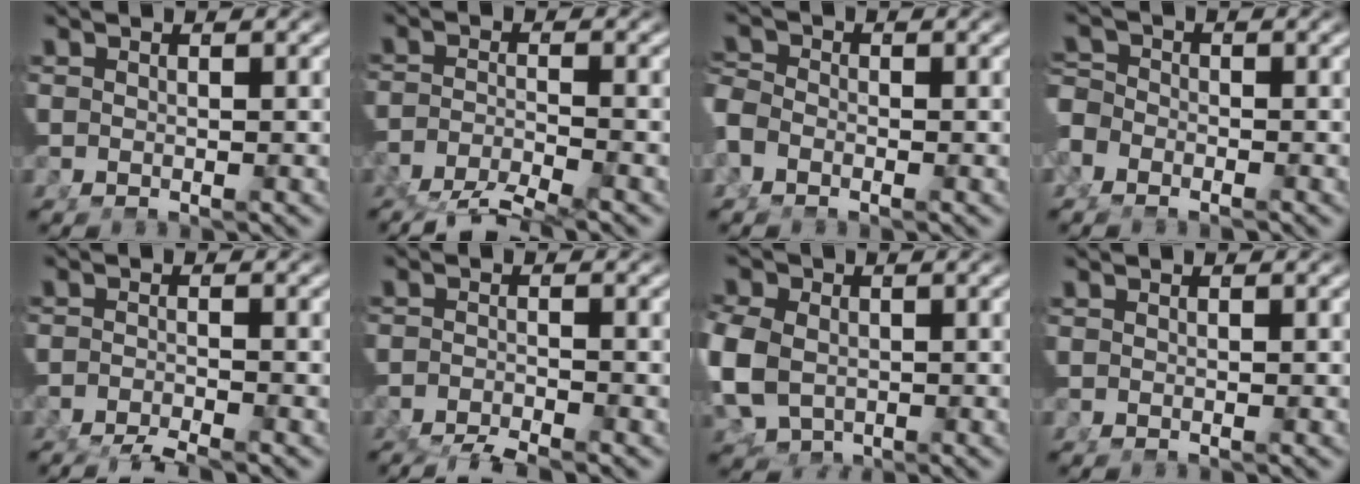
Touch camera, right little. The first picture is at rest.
{"total": 5.5, "force": [-4.6, 1.5, 2.7], "torque": [-0.044, -0.021, -0.065]}
{"total": 1.6, "force": [-0.9, 0.8, 1.0], "torque": [-0.026, -0.009, -0.013]}
{"total": 2.2, "force": [-1.2, 1.5, 0.9], "torque": [-0.016, -0.010, -0.021]}
{"total": 2.7, "force": [-2.5, 0.4, 0.9], "torque": [-0.013, -0.006, -0.043]}
{"total": 3.2, "force": [-2.8, 1.2, 1.0], "torque": [-0.017, -0.005, -0.049]}
{"total": 5.0, "force": [-0.9, 4.1, 2.8], "torque": [-0.076, -0.029, 0.002]}
{"total": 0.0}